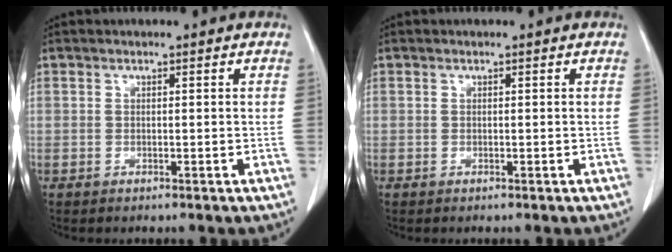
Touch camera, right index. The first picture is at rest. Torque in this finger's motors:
{"motor_torque": [0.00, 0.00, 0.00, 0.00]}